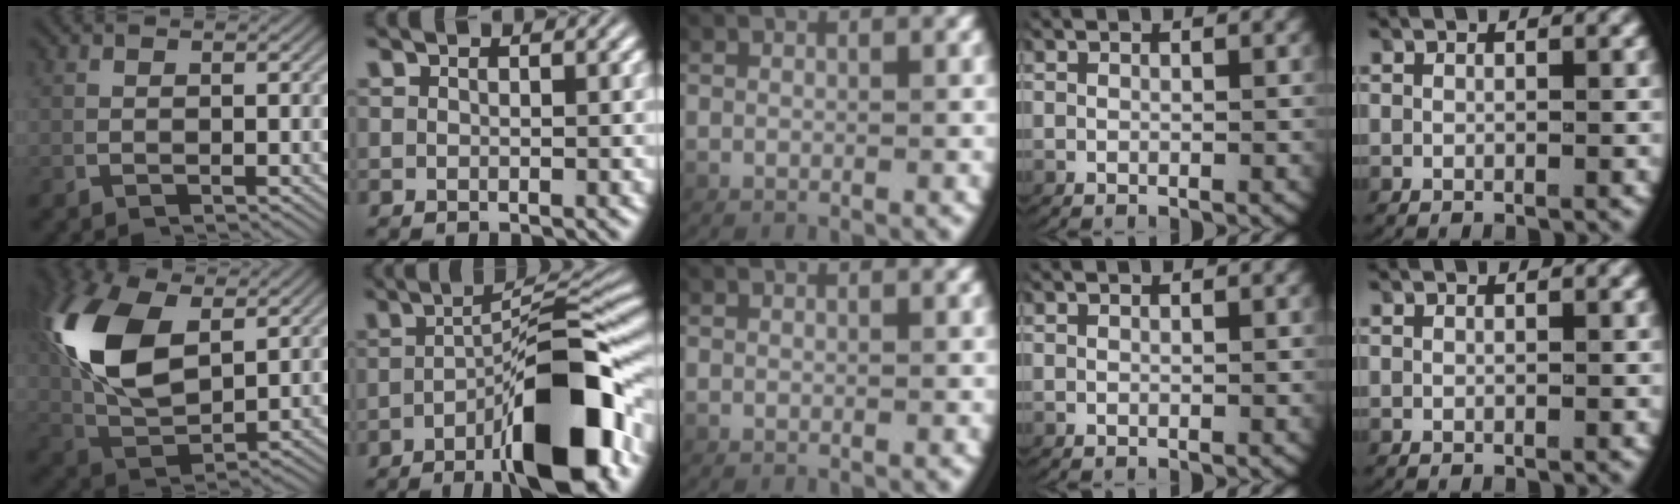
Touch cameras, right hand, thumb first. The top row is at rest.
{"thumb": {"total": 11.4, "force": [2.3, 6.7, 8.9], "torque": [-0.218, -0.028, 0.061]}, "index": {"total": 11.1, "force": [-4.0, 2.5, 10.1], "torque": [-0.132, -0.014, -0.049]}}